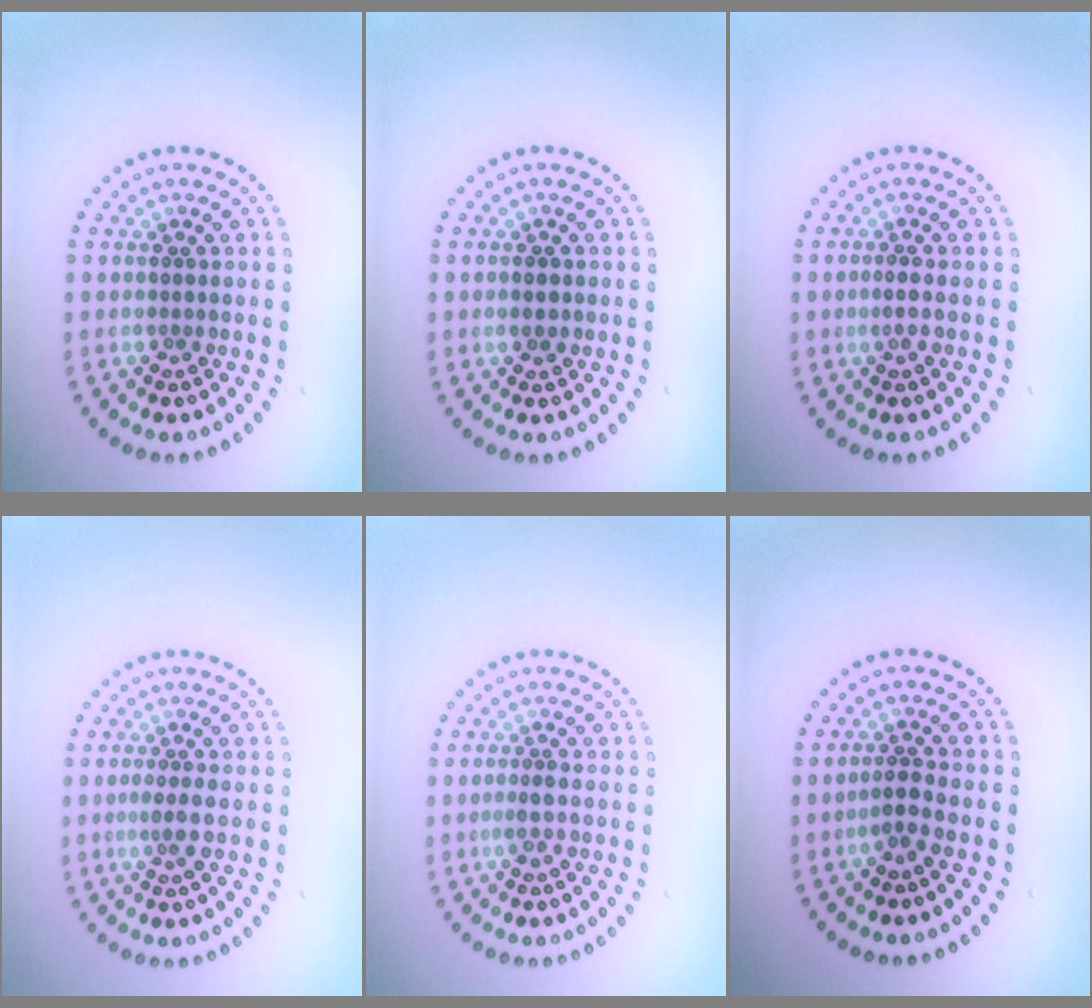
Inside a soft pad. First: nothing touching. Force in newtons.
{"total": 1.5, "press": 1.5, "slide": 0.1}
{"total": 1.0, "press": 1.0, "slide": 0.4}
{"total": 1.5, "press": 1.2, "slide": 0.9}
{"total": 1.1, "press": 0.8, "slide": 0.7}
{"total": 1.4, "press": 1.1, "slide": 0.9}